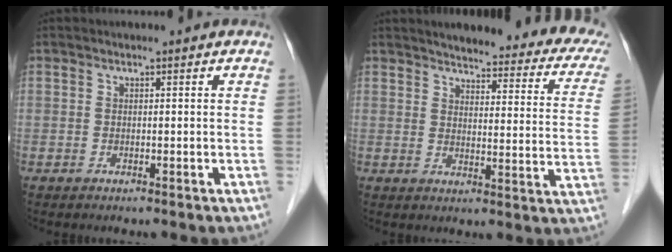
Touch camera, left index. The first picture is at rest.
{"total": 21.1, "force": [18.2, 4.2, 9.9], "torque": [-0.100, -0.032, 0.191]}